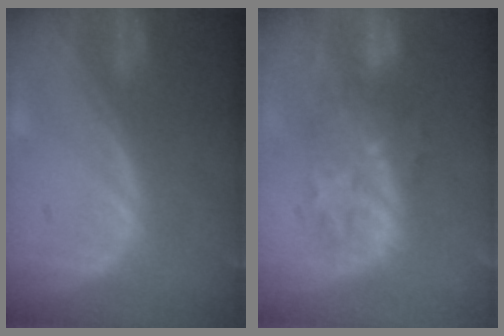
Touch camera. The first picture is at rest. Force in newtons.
{"total": 7.9, "press": 7.8, "slide": 1.3}